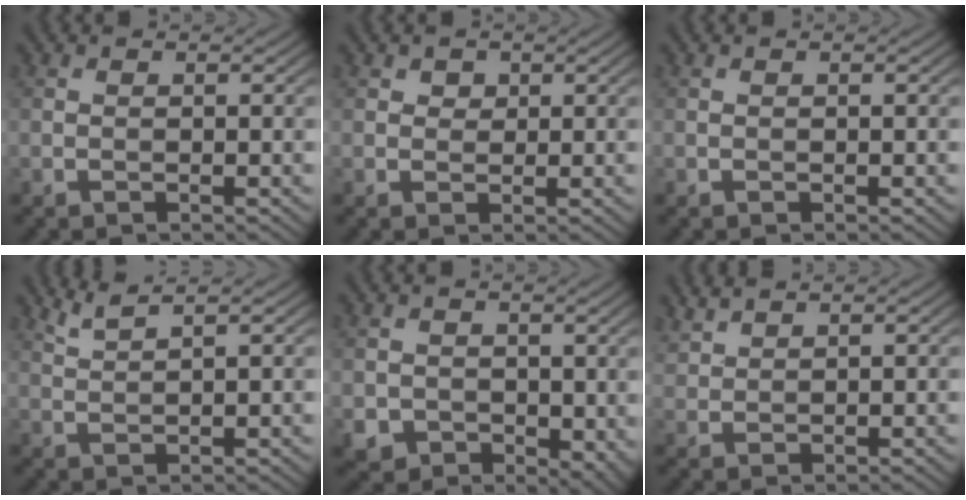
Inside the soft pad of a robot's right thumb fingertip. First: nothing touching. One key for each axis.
{"total": 1.5, "fx": 0.7, "fy": 1.3, "fz": 0.5, "tx": -0.009, "ty": -0.001, "tz": 0.011}
{"total": 0.0}
{"total": 3.0, "fx": 2.2, "fy": 0.5, "fz": 2.0, "tx": -0.038, "ty": 0.011, "tz": 0.051}
{"total": 5.2, "fx": 0.0, "fy": 4.6, "fz": 2.4, "tx": -0.066, "ty": -0.035, "tz": 0.009}
{"total": 2.4, "fx": 2.1, "fy": 0.6, "fz": 0.8, "tx": -0.022, "ty": 0.007, "tz": 0.053}